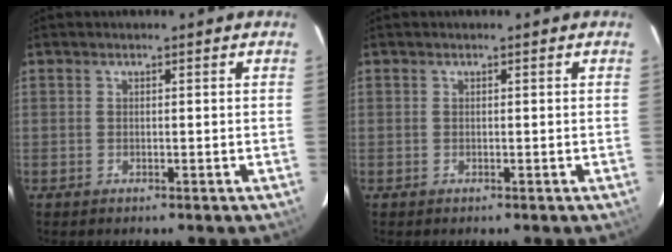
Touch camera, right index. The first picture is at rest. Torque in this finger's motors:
{"motor_torque": [-0.01, -0.01, 0.01, 0.01]}